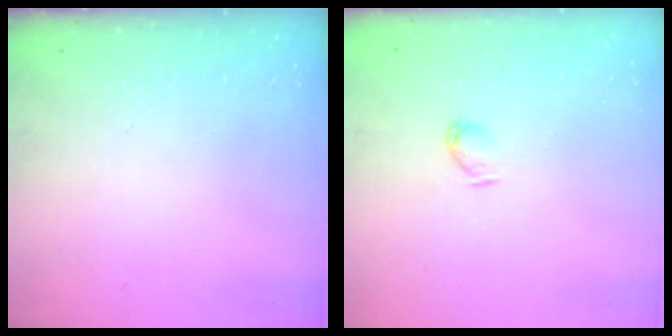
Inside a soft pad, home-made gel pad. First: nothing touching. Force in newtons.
{"total": 3.4, "press": 3.4, "slide": 0.6}